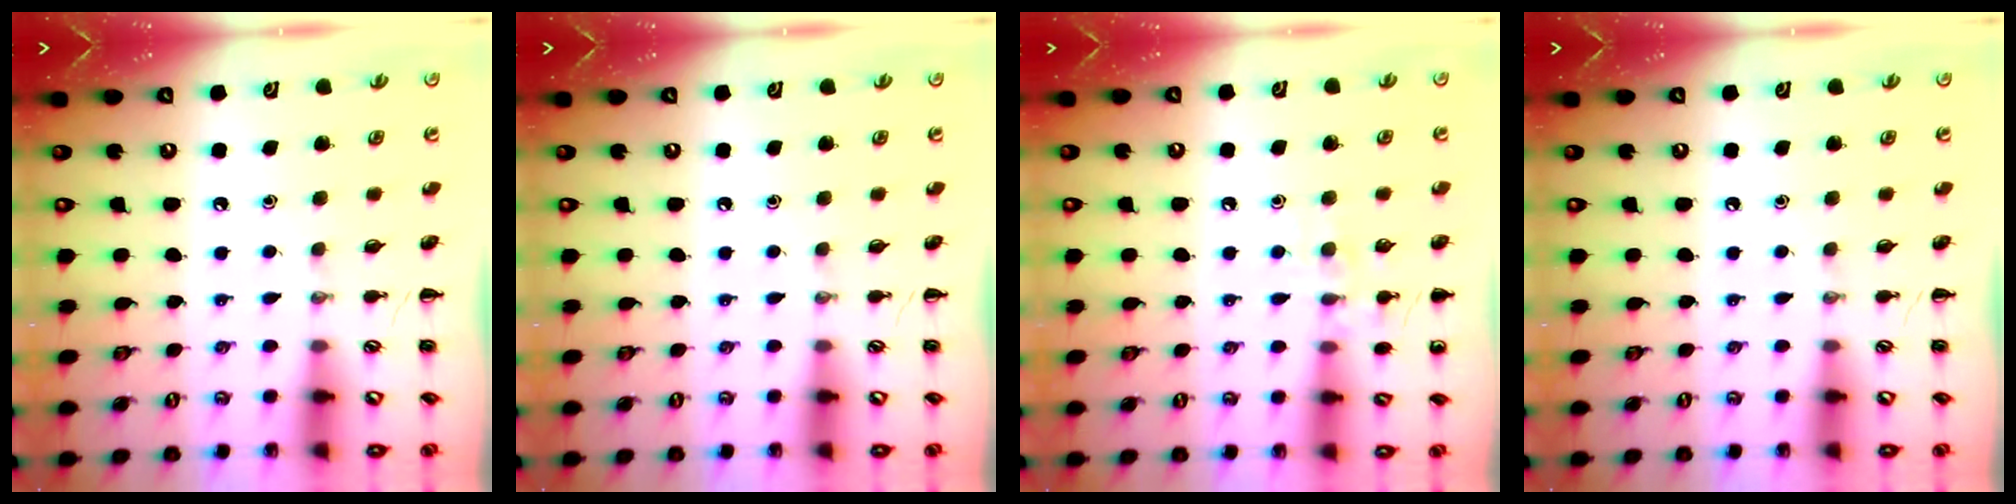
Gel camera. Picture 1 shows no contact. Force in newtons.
{"total": 0.0}
{"total": 7.7, "press": 7.5, "slide": 1.7}
{"total": 0.0}